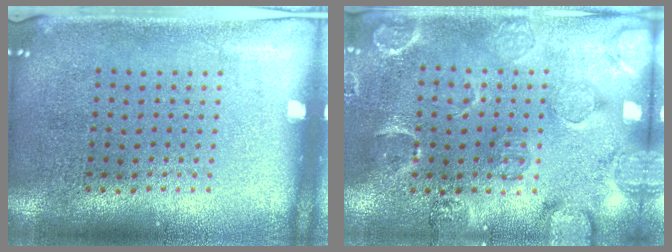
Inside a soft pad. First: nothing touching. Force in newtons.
{"total": 2.7, "press": 1.9, "slide": 1.9}